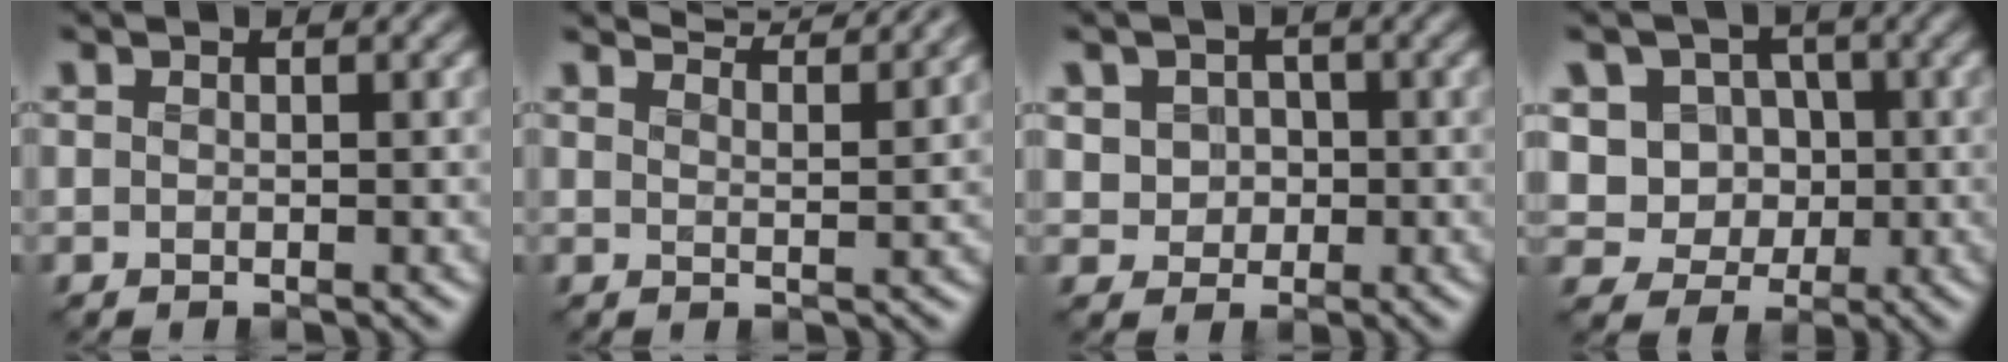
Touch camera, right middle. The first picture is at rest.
{"total": 5.7, "force": [5.1, 1.0, 2.3], "torque": [-0.024, 0.015, 0.043]}
{"total": 3.0, "force": [0.1, 2.8, 1.2], "torque": [-0.025, 0.002, 0.001]}
{"total": 5.8, "force": [0.5, 5.3, 2.4], "torque": [-0.036, 0.013, -0.004]}